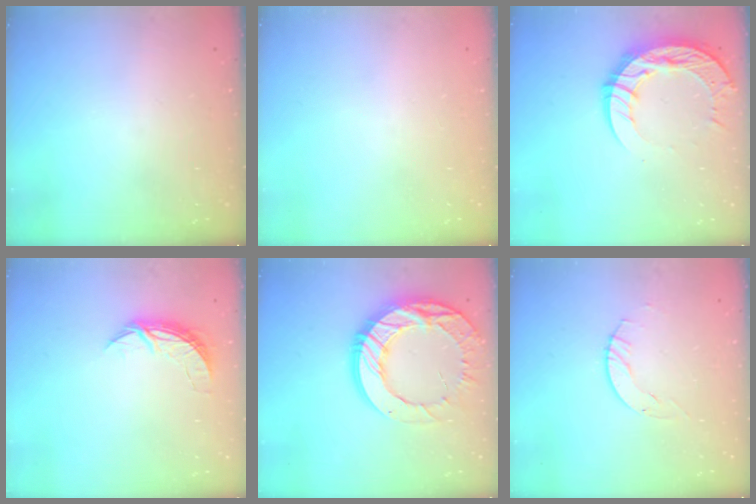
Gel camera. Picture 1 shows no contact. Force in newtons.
{"total": 0.0}
{"total": 14.0, "press": 14.0, "slide": 1.3}
{"total": 6.5, "press": 6.5, "slide": 0.4}
{"total": 21.8, "press": 21.7, "slide": 1.9}
{"total": 2.9, "press": 2.9, "slide": 0.4}